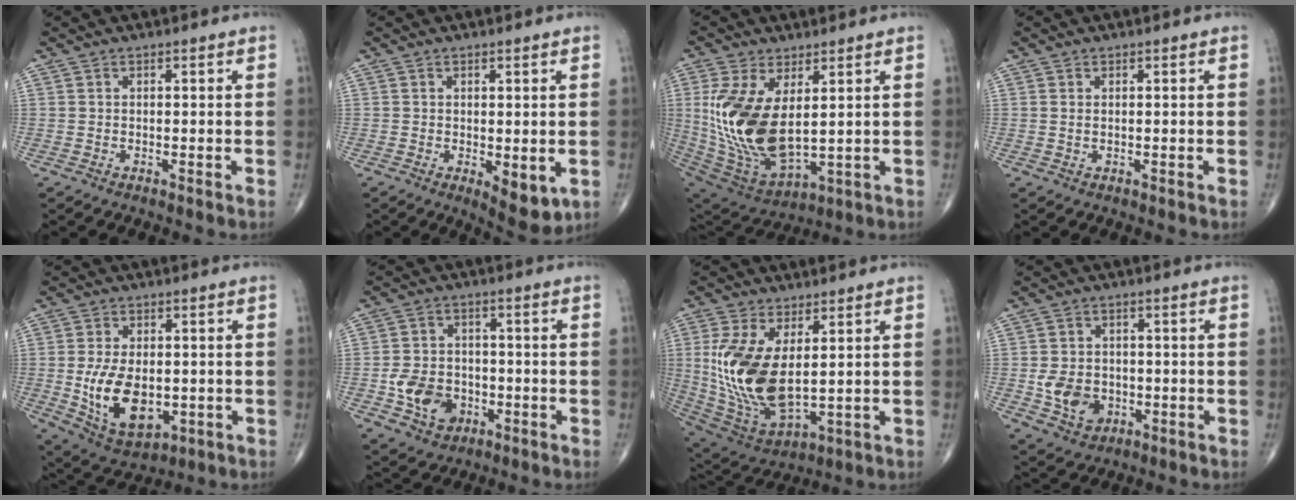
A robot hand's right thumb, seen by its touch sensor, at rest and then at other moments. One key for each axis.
{"total": 6.1, "fx": -1.3, "fy": 2.7, "fz": 5.3, "tx": -0.062, "ty": -0.017, "tz": -0.009}
{"total": 18.8, "fx": 2.7, "fy": 9.5, "fz": 16.0, "tx": -0.330, "ty": -0.026, "tz": 0.074}
{"total": 0.6, "fx": 0.2, "fy": 0.3, "fz": 0.5, "tx": -0.012, "ty": 0.002, "tz": 0.006}
{"total": 13.5, "fx": -1.8, "fy": 8.0, "fz": 10.7, "tx": -0.171, "ty": -0.009, "tz": -0.010}
{"total": 9.7, "fx": -2.8, "fy": 7.5, "fz": 5.3, "tx": -0.069, "ty": 0.015, "tz": -0.046}
{"total": 17.5, "fx": 2.1, "fy": 8.7, "fz": 15.1, "tx": -0.310, "ty": -0.021, "tz": 0.062}
{"total": 7.9, "fx": -1.5, "fy": 6.3, "fz": 4.6, "tx": -0.061, "ty": 0.004, "tz": -0.017}